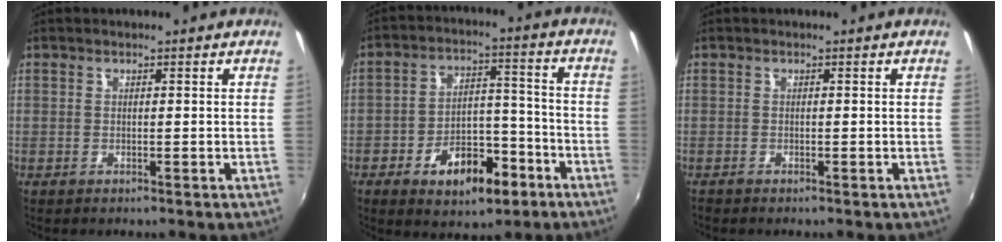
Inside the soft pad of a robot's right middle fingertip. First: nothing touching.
{"total": 11.7, "force": [-6.4, 6.4, 7.4], "torque": [-0.132, 0.023, -0.087]}
{"total": 0.5, "force": [-0.5, 0.1, 0.1], "torque": [-0.002, -0.004, -0.011]}